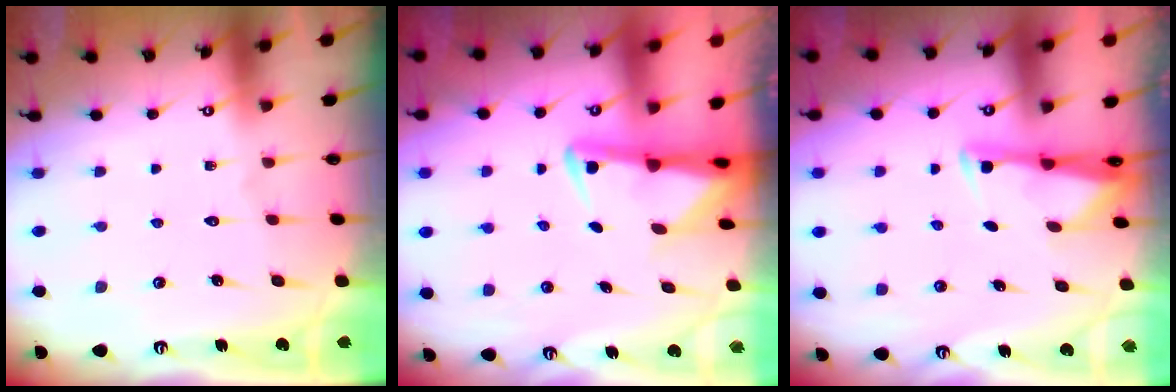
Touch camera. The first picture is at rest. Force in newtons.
{"total": 3.1, "press": 3.1, "slide": 0.6}
{"total": 2.9, "press": 2.9, "slide": 0.4}